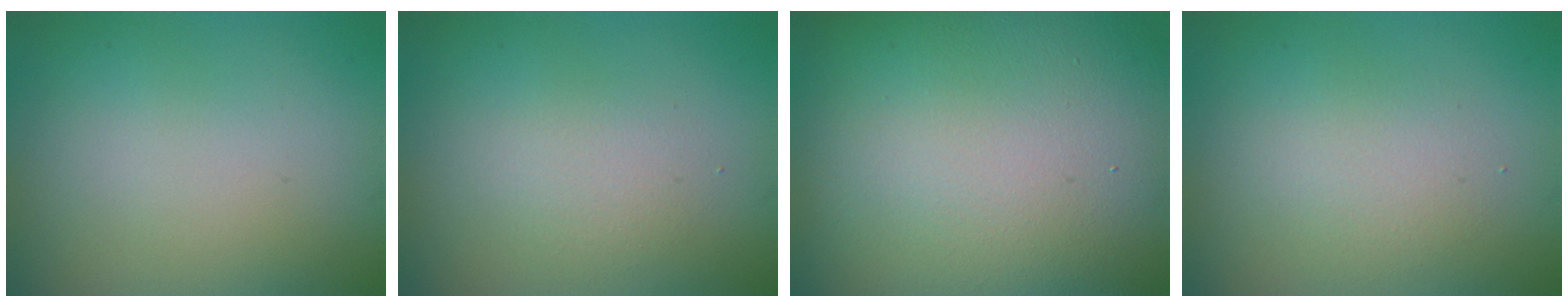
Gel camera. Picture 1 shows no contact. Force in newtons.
{"total": 1.6, "press": 1.6, "slide": 0.1}
{"total": 23.6, "press": 23.6, "slide": 1.1}
{"total": 2.2, "press": 2.2, "slide": 0.2}